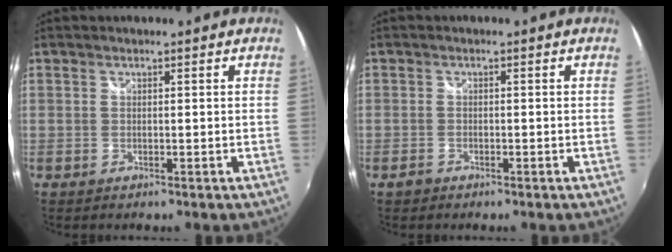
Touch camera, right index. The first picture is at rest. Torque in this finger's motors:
{"motor_torque": [0.20, -0.07, 0.02, 0.00]}